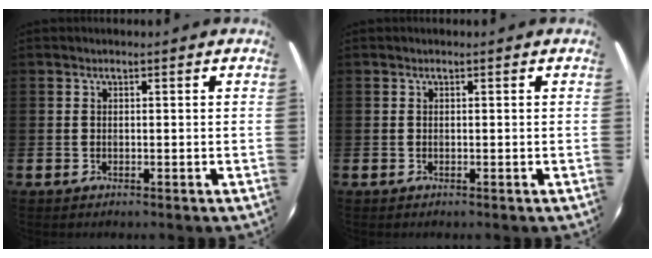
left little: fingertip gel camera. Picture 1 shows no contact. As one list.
[{"total": 0.0}]